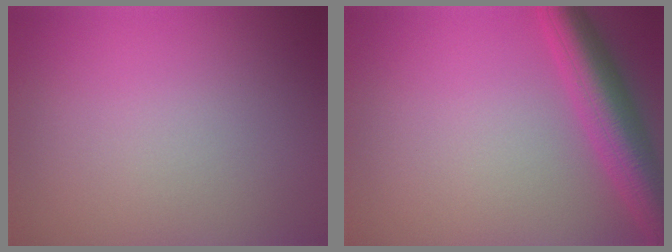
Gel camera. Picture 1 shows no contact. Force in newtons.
{"total": 6.1, "press": 6.1, "slide": 0.3}